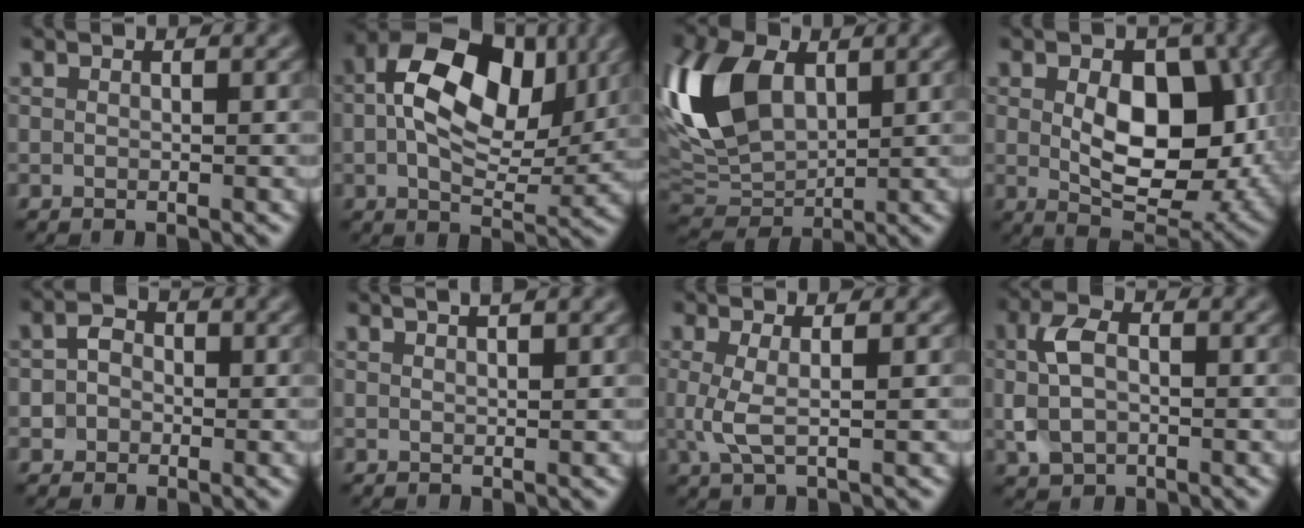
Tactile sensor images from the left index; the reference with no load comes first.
{"total": 11.4, "force": [2.1, 6.8, 8.9], "torque": [-0.148, 0.009, 0.028]}
{"total": 10.6, "force": [2.2, 6.8, 7.9], "torque": [-0.195, 0.015, 0.031]}
{"total": 10.0, "force": [0.3, 6.0, 7.9], "torque": [-0.120, -0.011, 0.011]}
{"total": 2.0, "force": [-0.4, 1.8, 0.9], "torque": [-0.009, 0.004, -0.013]}
{"total": 2.1, "force": [1.5, 0.7, 1.3], "torque": [0.001, 0.002, 0.003]}
{"total": 2.4, "force": [0.1, 0.6, 2.3], "torque": [-0.056, -0.002, 0.001]}
{"total": 4.2, "force": [0.0, 2.9, 3.0], "torque": [-0.065, 0.001, -0.003]}